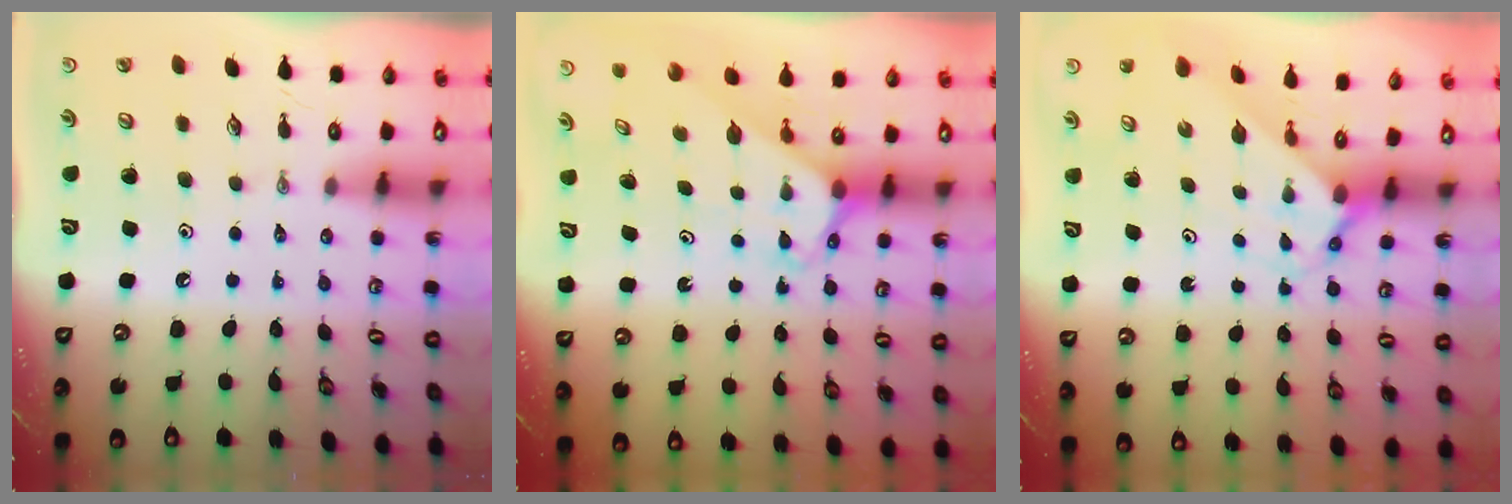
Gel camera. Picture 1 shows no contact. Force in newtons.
{"total": 2.6, "press": 2.6, "slide": 0.2}
{"total": 2.3, "press": 2.3, "slide": 0.2}